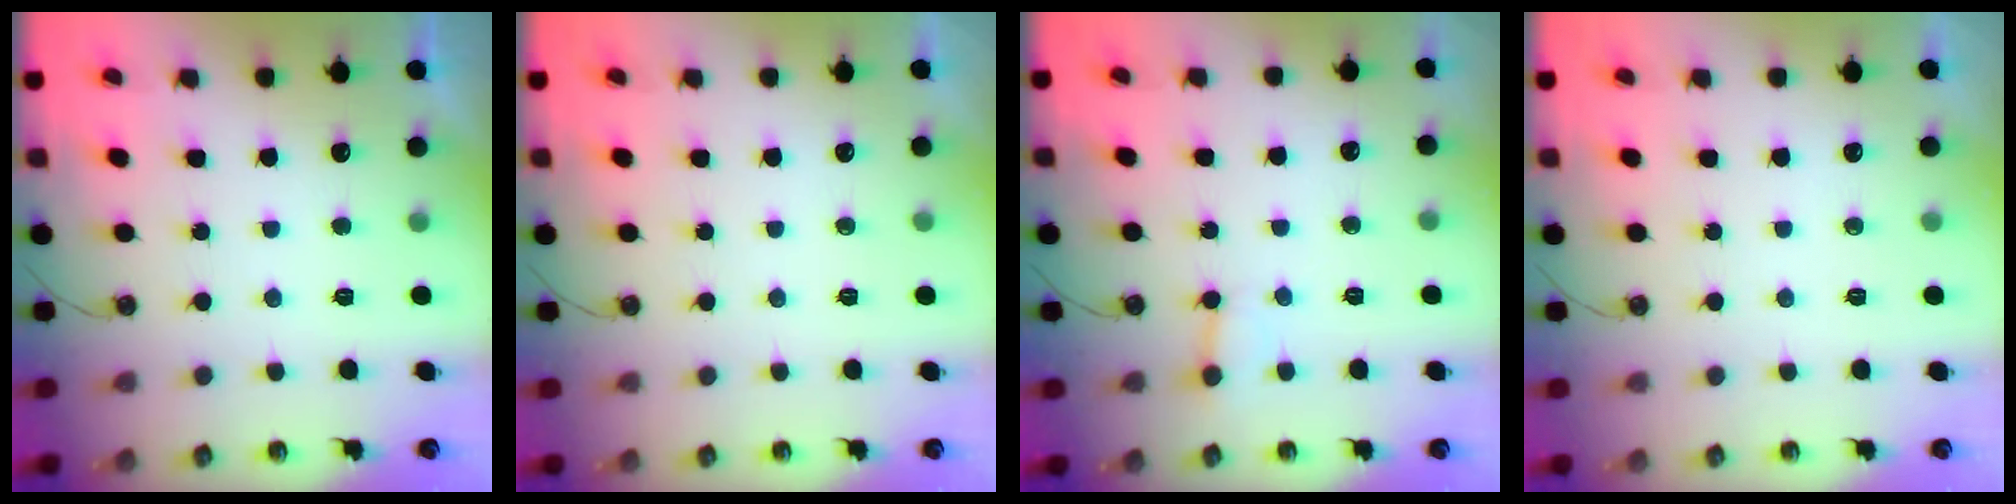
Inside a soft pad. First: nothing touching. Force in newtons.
{"total": 0.0}
{"total": 2.8, "press": 2.8, "slide": 0.3}
{"total": 0.0}